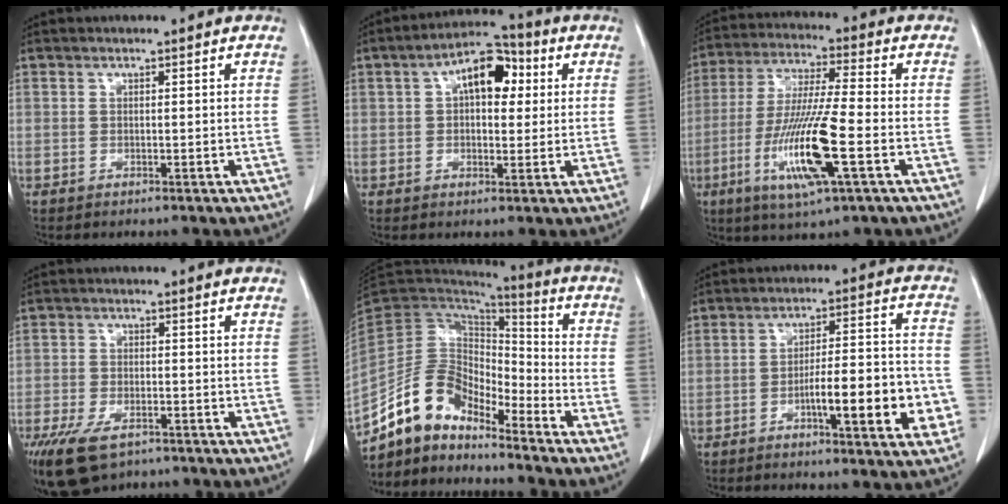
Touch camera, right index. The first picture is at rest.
{"total": 9.2, "force": [2.5, 4.6, 7.6], "torque": [-0.119, 0.035, 0.033]}
{"total": 14.7, "force": [-4.7, 0.7, 13.9], "torque": [-0.281, -0.022, -0.090]}
{"total": 11.1, "force": [-7.1, 5.4, 6.7], "torque": [-0.141, -0.017, -0.119]}
{"total": 11.7, "force": [-9.7, 4.9, 4.3], "torque": [-0.088, 0.047, -0.188]}
{"total": 13.4, "force": [-4.2, 2.3, 12.5], "torque": [-0.183, 0.012, -0.062]}